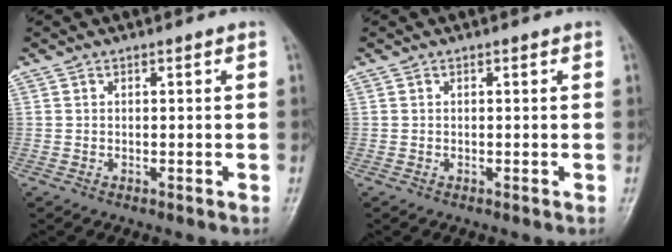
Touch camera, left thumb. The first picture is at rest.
{"total": 0.0}